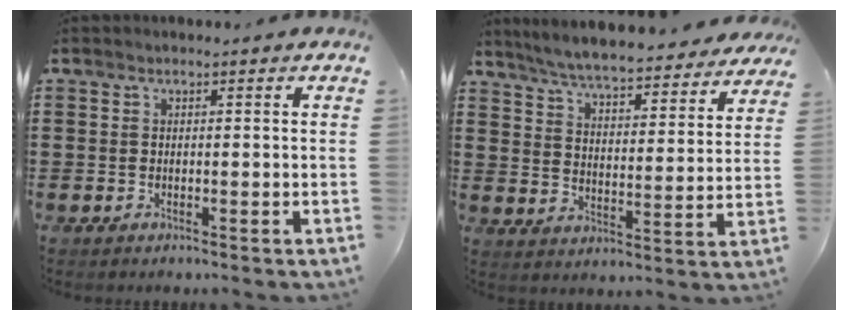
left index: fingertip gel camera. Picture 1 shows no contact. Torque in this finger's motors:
{"motor_torque": [2.14, 0.00, 0.54, 0.21]}